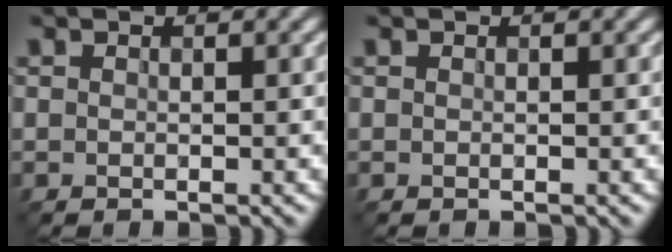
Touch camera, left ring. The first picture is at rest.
{"total": 0.0}